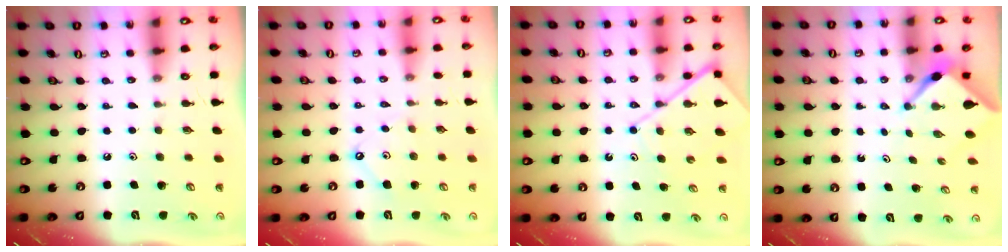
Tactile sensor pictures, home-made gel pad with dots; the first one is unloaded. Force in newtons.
{"total": 4.7, "press": 4.6, "slide": 0.5}
{"total": 7.4, "press": 7.3, "slide": 0.8}
{"total": 2.6, "press": 2.6, "slide": 0.2}